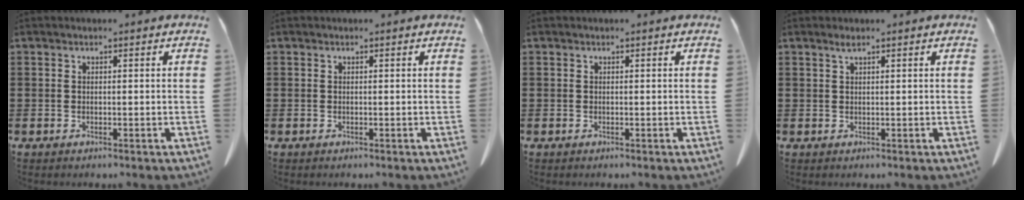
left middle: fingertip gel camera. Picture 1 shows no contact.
{"total": 0.0}
{"total": 0.0}
{"total": 1.0, "force": [0.7, 0.0, 0.7], "torque": [-0.015, 0.001, 0.012]}